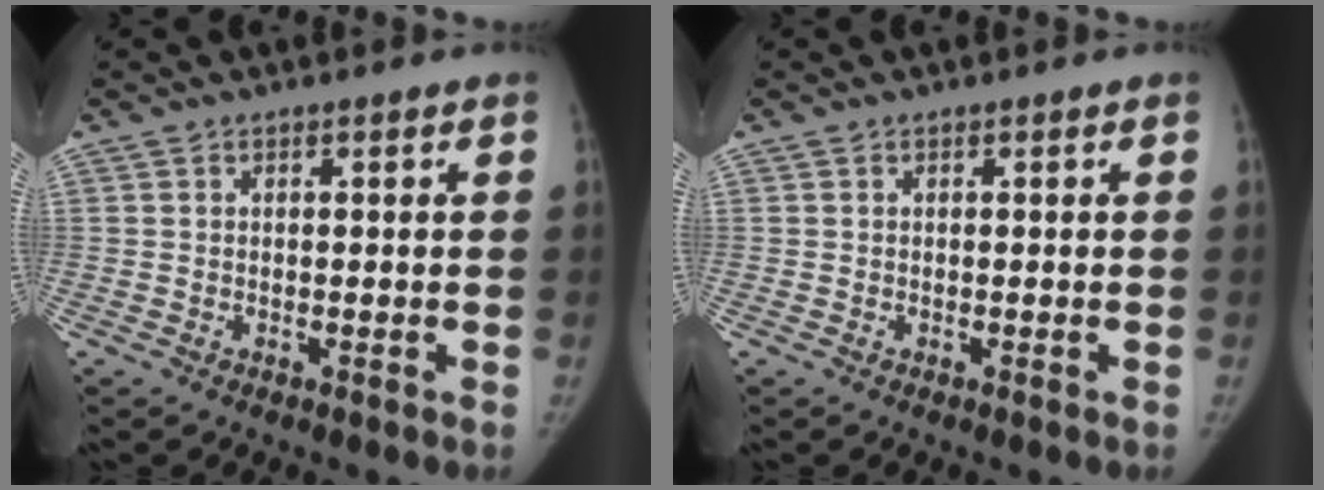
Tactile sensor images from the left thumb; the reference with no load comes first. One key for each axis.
{"total": 0.0}